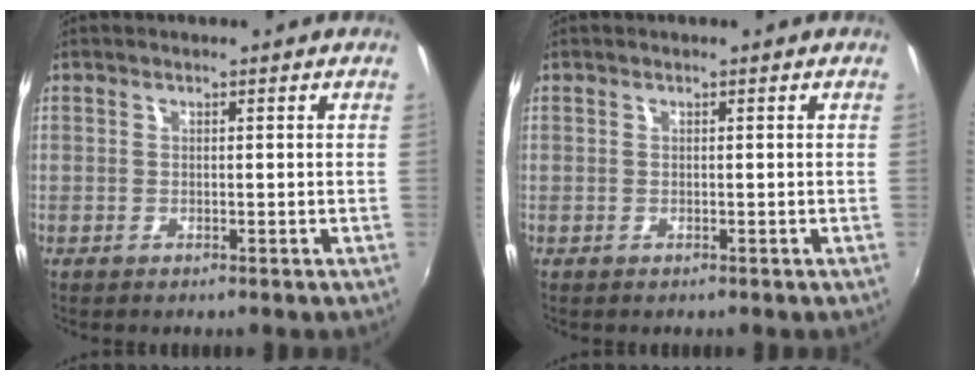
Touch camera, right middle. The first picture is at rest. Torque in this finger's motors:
{"motor_torque": [0.05, -0.12, 0.03, 0.00]}